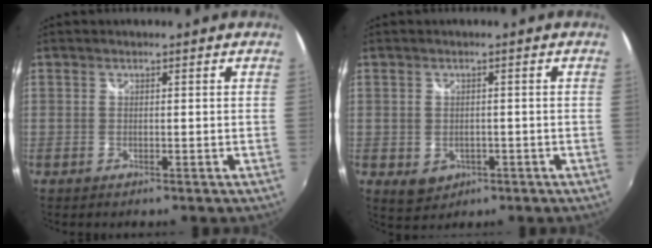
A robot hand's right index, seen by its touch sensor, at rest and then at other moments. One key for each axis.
{"total": 4.5, "fx": -1.1, "fy": 3.7, "fz": 2.2, "tx": -0.047, "ty": -0.007, "tz": -0.008}